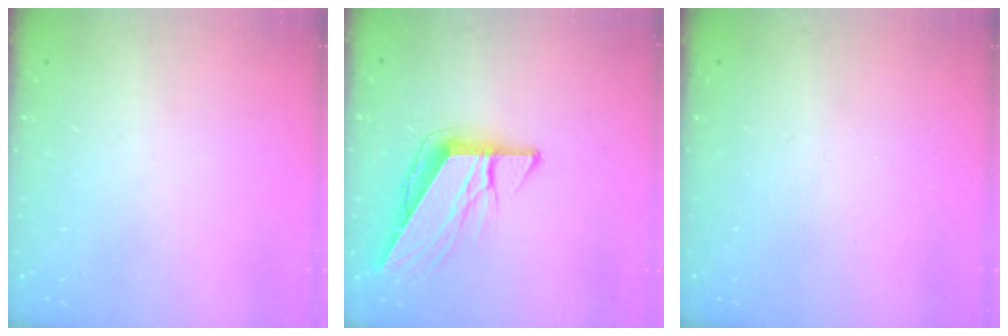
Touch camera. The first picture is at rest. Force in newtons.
{"total": 9.9, "press": 9.9, "slide": 0.9}
{"total": 0.0}